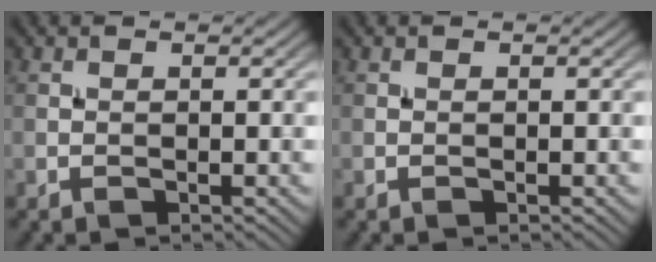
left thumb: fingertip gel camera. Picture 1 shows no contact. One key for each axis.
{"total": 0.0}